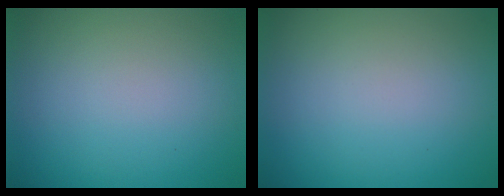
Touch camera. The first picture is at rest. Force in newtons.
{"total": 0.0}